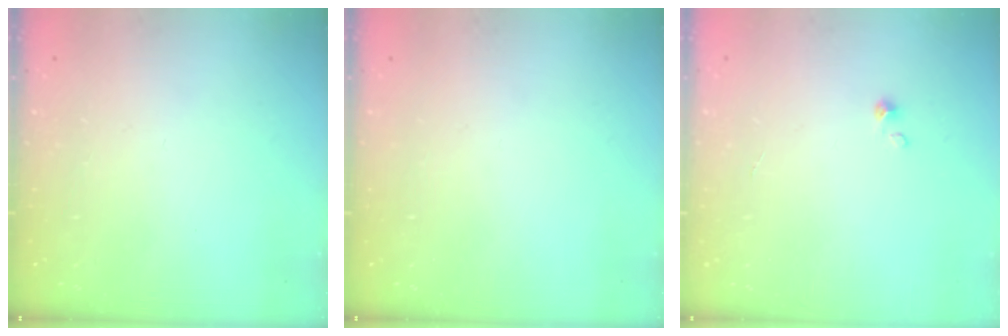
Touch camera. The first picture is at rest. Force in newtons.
{"total": 0.0}
{"total": 0.7, "press": 0.7, "slide": 0.1}